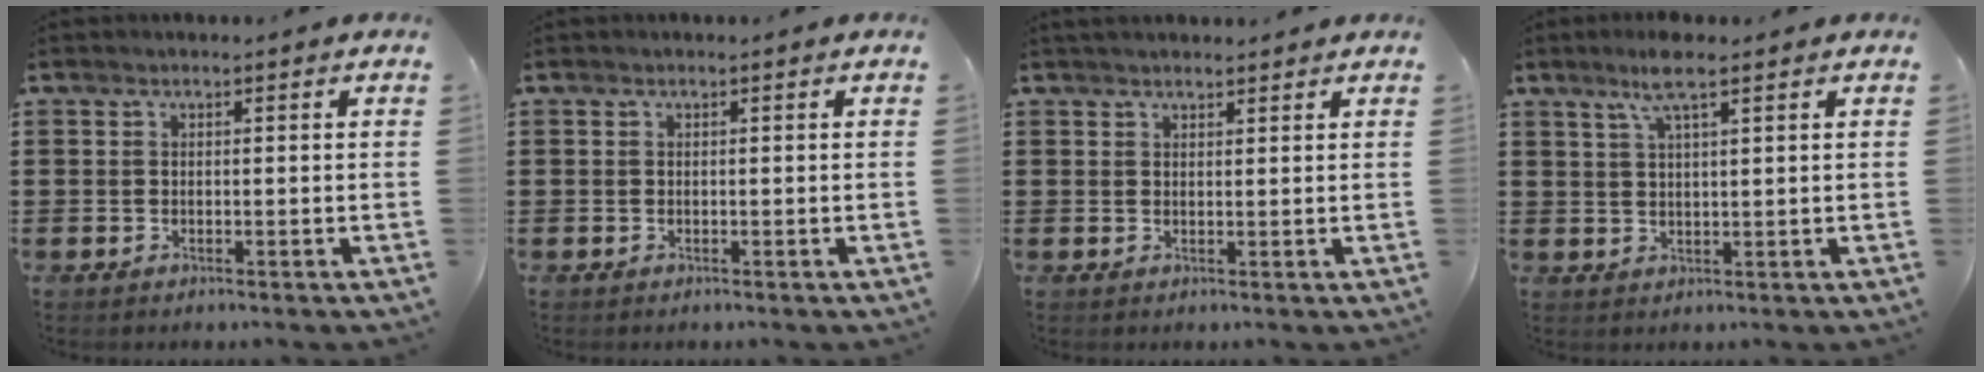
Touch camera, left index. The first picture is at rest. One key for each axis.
{"total": 0.0}
{"total": 1.6, "fx": 1.6, "fy": 0.4, "fz": 0.2, "tx": -0.007, "ty": 0.003, "tz": 0.031}
{"total": 5.3, "fx": 3.3, "fy": 0.7, "fz": 4.0, "tx": -0.086, "ty": 0.007, "tz": 0.058}